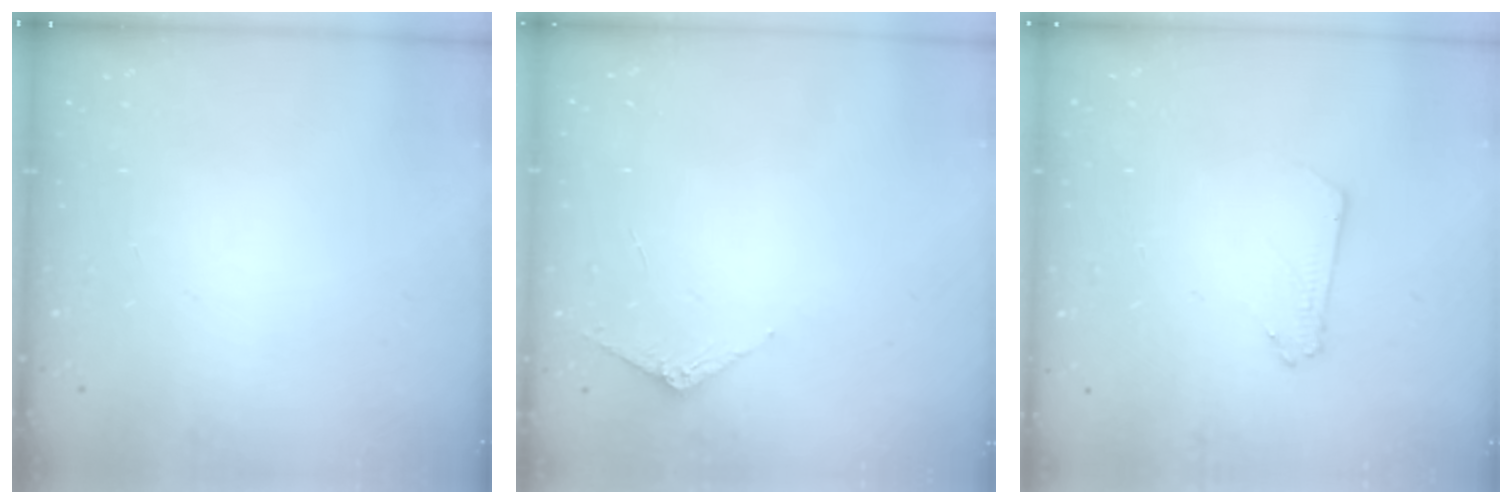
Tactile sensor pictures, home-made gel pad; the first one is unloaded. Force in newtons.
{"total": 3.5, "press": 3.5, "slide": 0.3}
{"total": 2.5, "press": 2.5, "slide": 0.2}